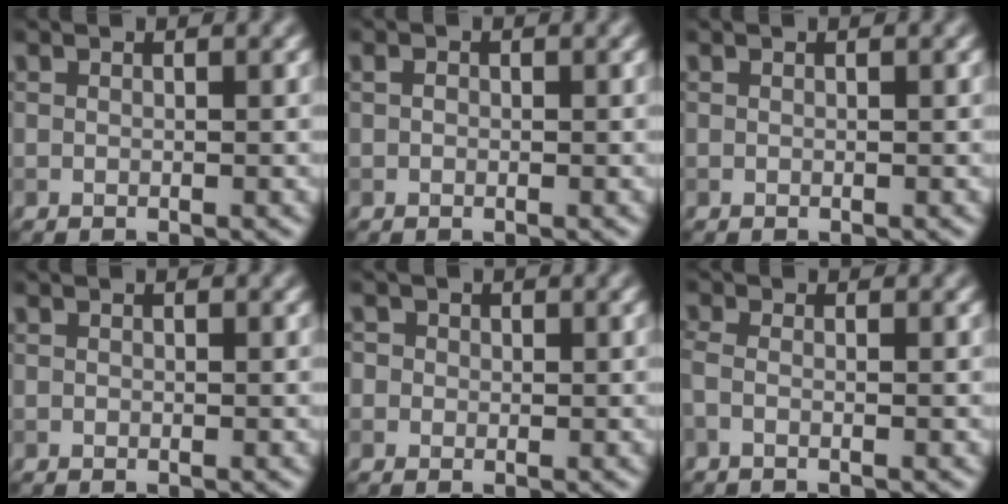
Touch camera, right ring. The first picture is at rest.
{"total": 0.7, "force": [0.1, 0.6, 0.4], "torque": [-0.006, -0.002, -0.001]}
{"total": 0.0}
{"total": 0.0}
{"total": 2.2, "force": [0.8, 1.9, 0.8], "torque": [0.000, 0.012, -0.003]}
{"total": 1.4, "force": [-0.5, 0.7, 1.2], "torque": [-0.019, -0.004, -0.015]}